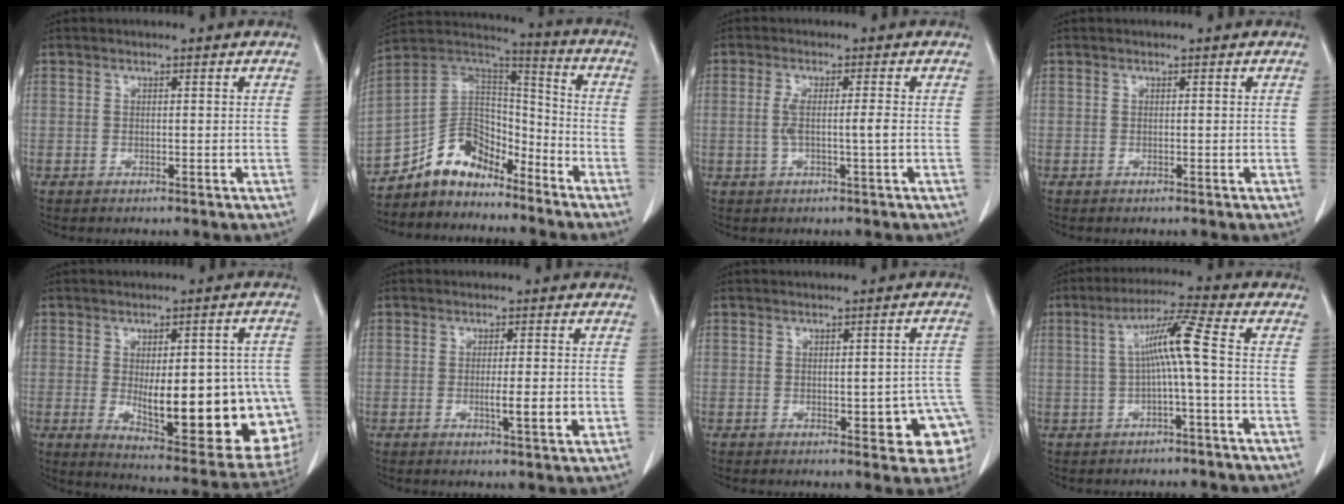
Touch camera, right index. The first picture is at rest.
{"total": 11.3, "force": [-9.2, 5.6, 3.5], "torque": [-0.060, 0.055, -0.171]}
{"total": 3.3, "force": [-0.5, -0.2, 3.3], "torque": [-0.067, 0.003, -0.006]}
{"total": 0.0}
{"total": 21.8, "force": [-3.9, 7.2, 20.2], "torque": [-0.195, 0.004, -0.023]}
{"total": 4.4, "force": [-1.1, 0.3, 4.2], "torque": [-0.067, -0.006, -0.014]}
{"total": 9.4, "force": [-3.2, 3.1, 8.3], "torque": [-0.062, 0.018, -0.033]}
{"total": 7.0, "force": [-0.2, -0.8, 6.9], "torque": [-0.125, 0.022, 0.000]}